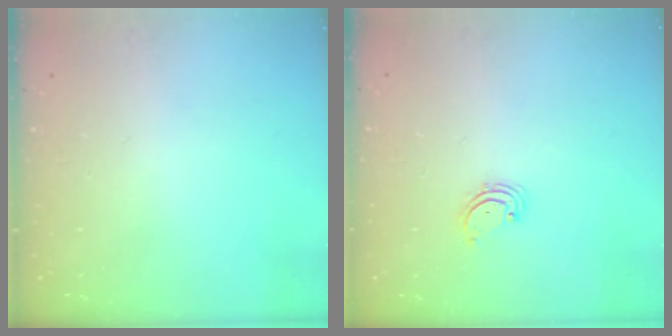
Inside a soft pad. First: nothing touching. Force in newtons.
{"total": 2.1, "press": 2.1, "slide": 0.3}